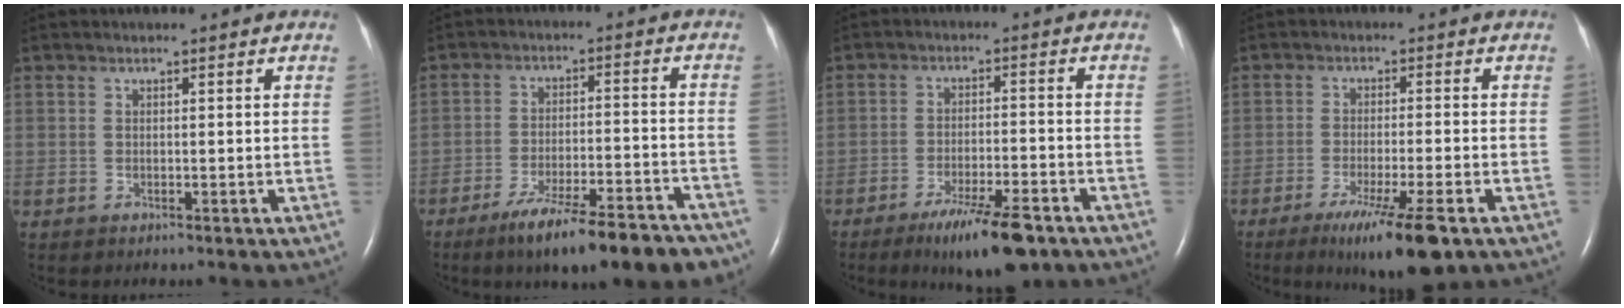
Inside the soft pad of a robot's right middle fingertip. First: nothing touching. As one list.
[{"total": 16.8, "force": [-13.1, 3.0, 10.1], "torque": [-0.108, 0.004, -0.194]}, {"total": 9.5, "force": [-6.4, 1.6, 6.8], "torque": [-0.114, -0.016, -0.101]}, {"total": 9.7, "force": [-5.8, 0.2, 7.8], "torque": [-0.131, -0.028, -0.091]}]